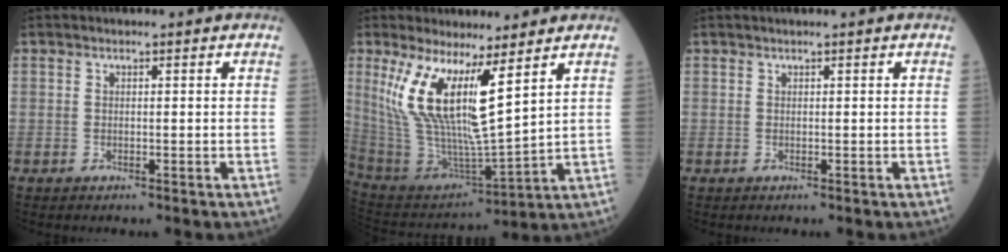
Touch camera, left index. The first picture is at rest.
{"total": 14.0, "force": [6.3, 1.9, 12.3], "torque": [-0.265, -0.013, 0.132]}
{"total": 1.3, "force": [1.1, -0.2, 0.6], "torque": [-0.007, 0.014, 0.021]}